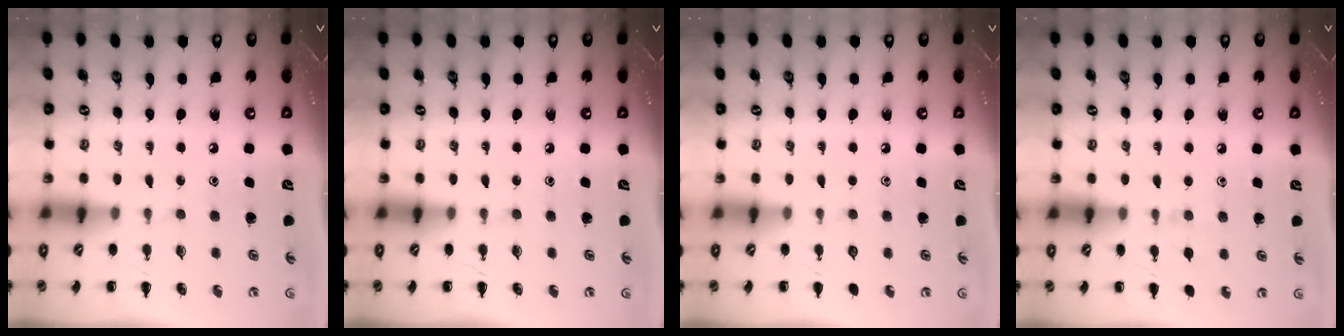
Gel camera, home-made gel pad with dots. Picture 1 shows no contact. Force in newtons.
{"total": 0.0}
{"total": 0.0}
{"total": 5.8, "press": 5.4, "slide": 2.3}